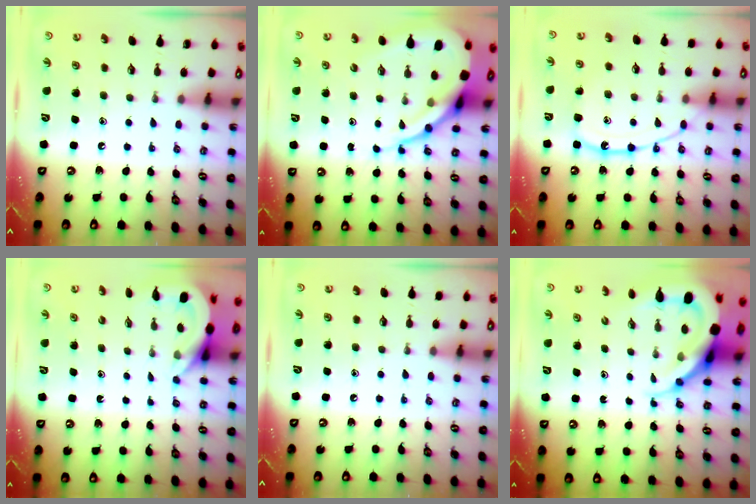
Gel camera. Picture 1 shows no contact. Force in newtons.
{"total": 15.2, "press": 15.1, "slide": 1.5}
{"total": 13.1, "press": 13.1, "slide": 1.0}
{"total": 4.1, "press": 4.1, "slide": 0.3}
{"total": 3.3, "press": 3.2, "slide": 0.6}
{"total": 11.8, "press": 11.7, "slide": 1.2}